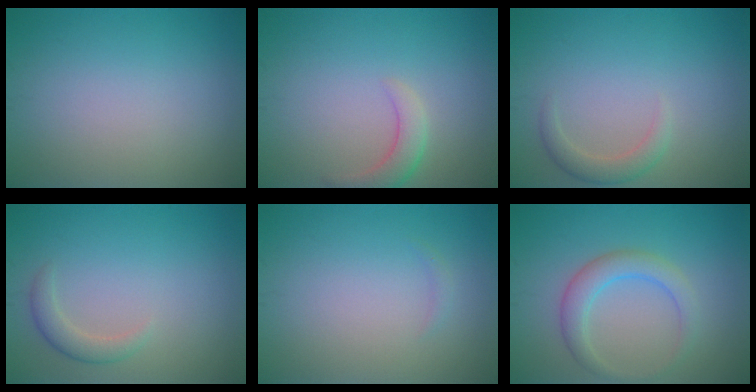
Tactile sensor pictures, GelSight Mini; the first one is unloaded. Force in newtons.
{"total": 2.4, "press": 2.4, "slide": 0.2}
{"total": 2.0, "press": 2.0, "slide": 0.2}
{"total": 1.8, "press": 1.8, "slide": 0.3}
{"total": 0.5, "press": 0.5, "slide": 0.1}
{"total": 3.1, "press": 3.1, "slide": 0.1}